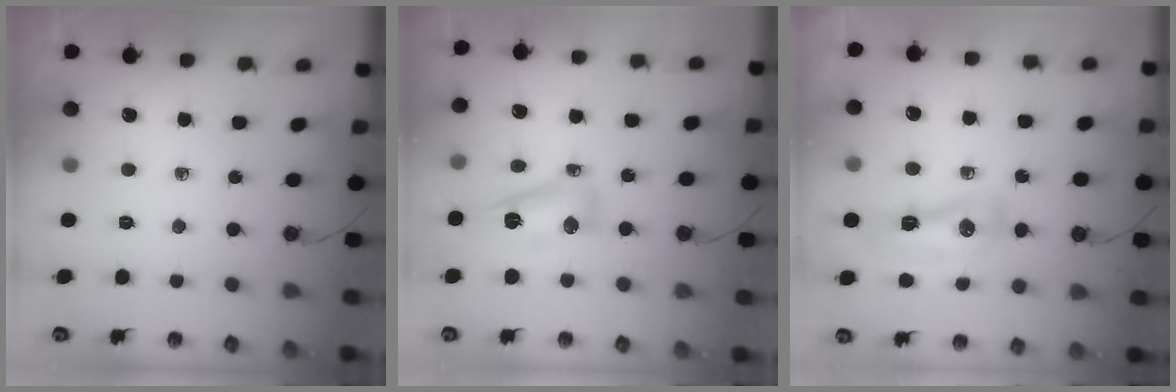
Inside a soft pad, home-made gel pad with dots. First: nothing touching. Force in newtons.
{"total": 10.1, "press": 10.1, "slide": 0.8}
{"total": 11.4, "press": 11.0, "slide": 2.9}